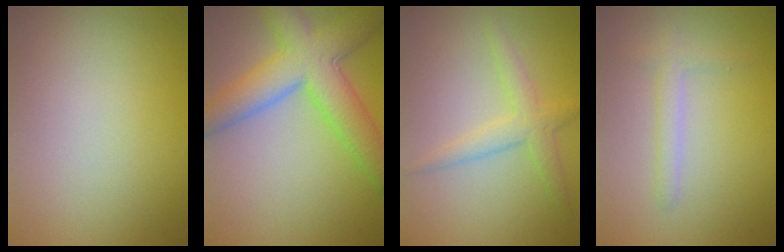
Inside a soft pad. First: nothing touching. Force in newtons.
{"total": 7.4, "press": 7.4, "slide": 0.2}
{"total": 2.4, "press": 2.4, "slide": 0.1}
{"total": 1.5, "press": 1.5, "slide": 0.0}